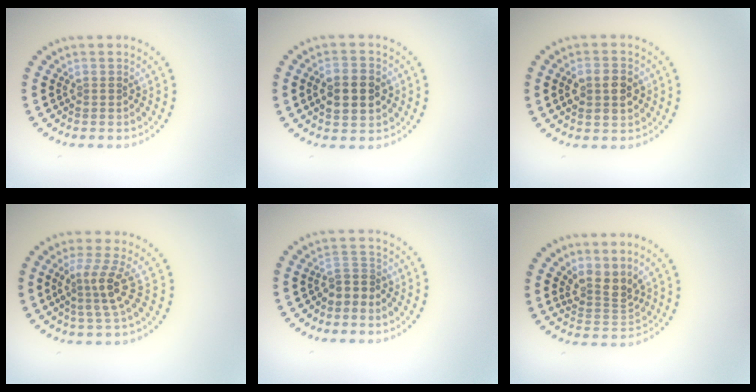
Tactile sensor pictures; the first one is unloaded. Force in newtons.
{"total": 4.5, "press": 4.5, "slide": 0.1}
{"total": 3.0, "press": 3.0, "slide": 0.0}
{"total": 3.3, "press": 2.4, "slide": 2.3}
{"total": 2.0, "press": 1.6, "slide": 1.1}
{"total": 2.9, "press": 2.0, "slide": 2.0}